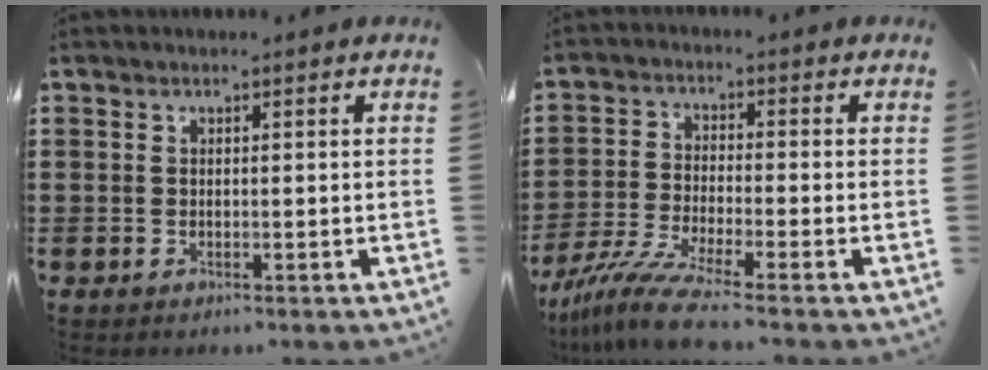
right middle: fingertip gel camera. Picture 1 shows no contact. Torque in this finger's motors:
{"motor_torque": [1.43, -0.71, 0.56, 0.10]}